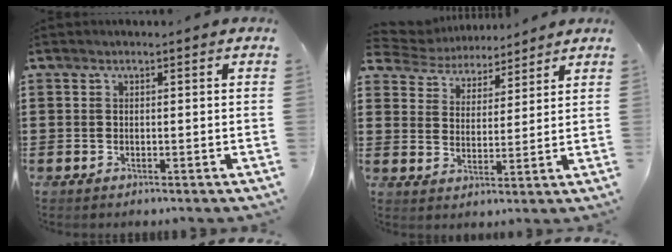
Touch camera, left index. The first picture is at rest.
{"total": 4.2, "force": [4.0, 1.3, -0.2], "torque": [-0.023, -0.022, 0.067]}